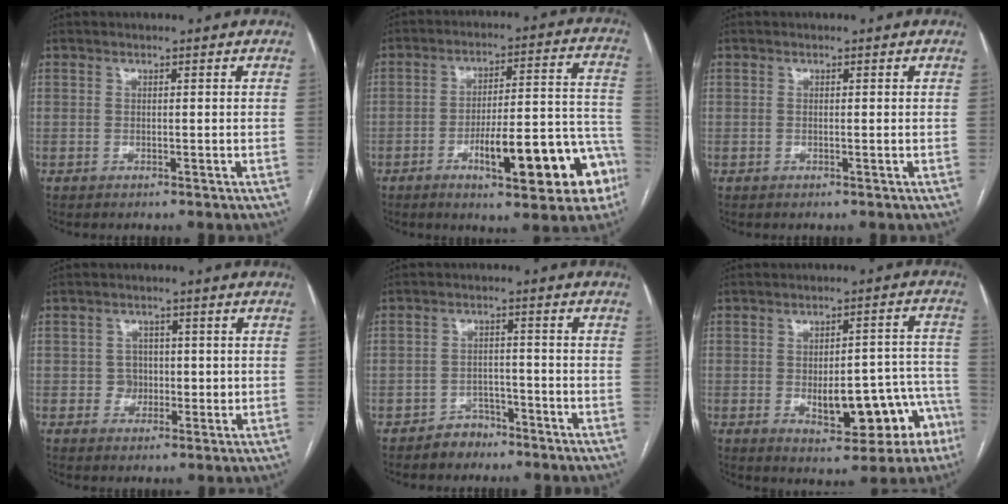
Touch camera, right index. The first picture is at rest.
{"total": 17.0, "force": [-7.7, 4.1, 14.6], "torque": [-0.144, 0.041, -0.096]}
{"total": 0.0}
{"total": 3.3, "force": [0.1, 3.2, 0.8], "torque": [-0.003, 0.008, 0.004]}
{"total": 3.9, "force": [-3.3, 2.1, 0.0], "torque": [0.003, 0.008, -0.054]}
{"total": 13.3, "force": [-5.4, 6.1, 10.6], "torque": [-0.105, 0.036, -0.060]}